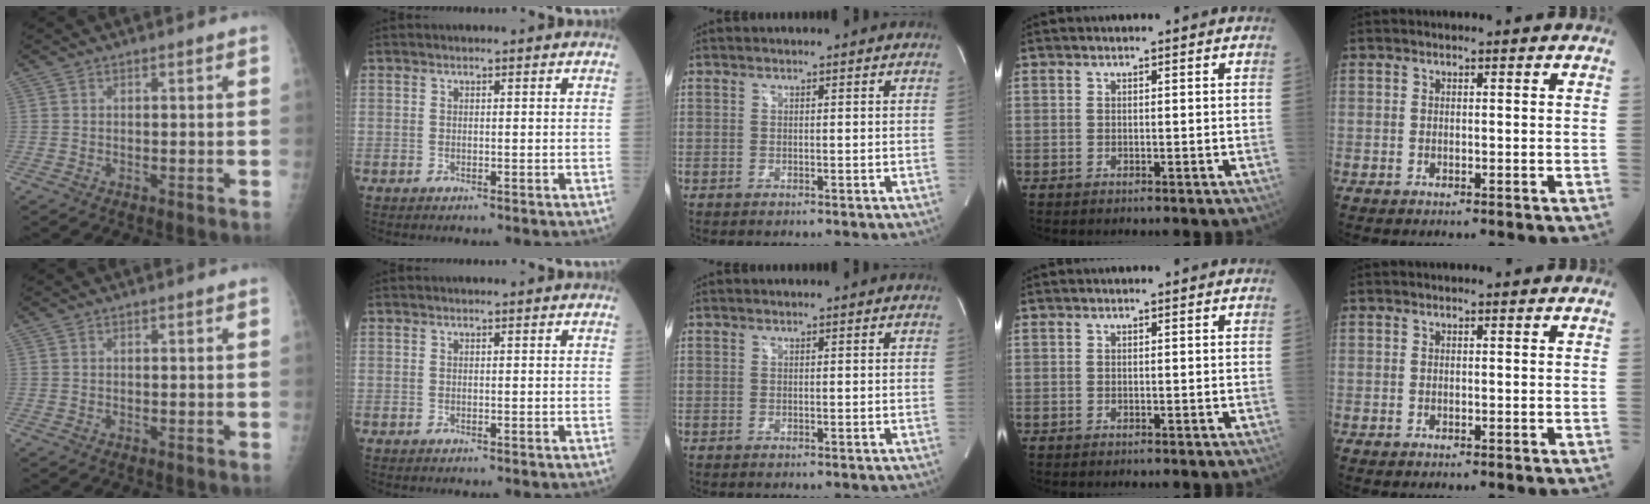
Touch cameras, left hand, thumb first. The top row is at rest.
{}